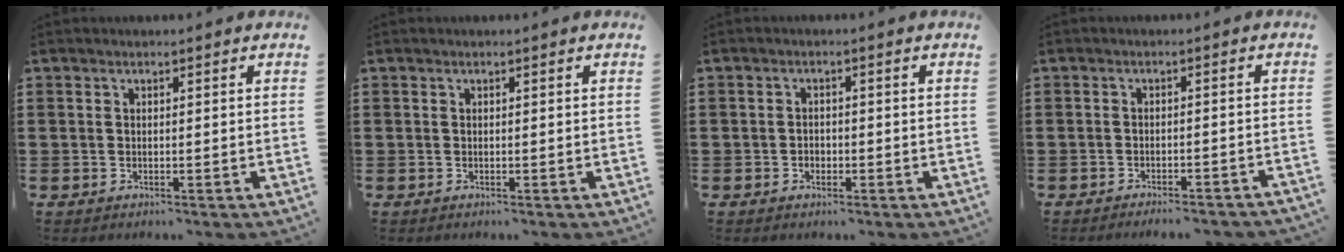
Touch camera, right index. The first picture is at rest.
{"total": 0.0}
{"total": 1.2, "force": [-0.6, 1.0, 0.4], "torque": [-0.012, 0.000, -0.013]}
{"total": 2.1, "force": [-2.1, -0.1, 0.6], "torque": [-0.014, -0.001, -0.042]}